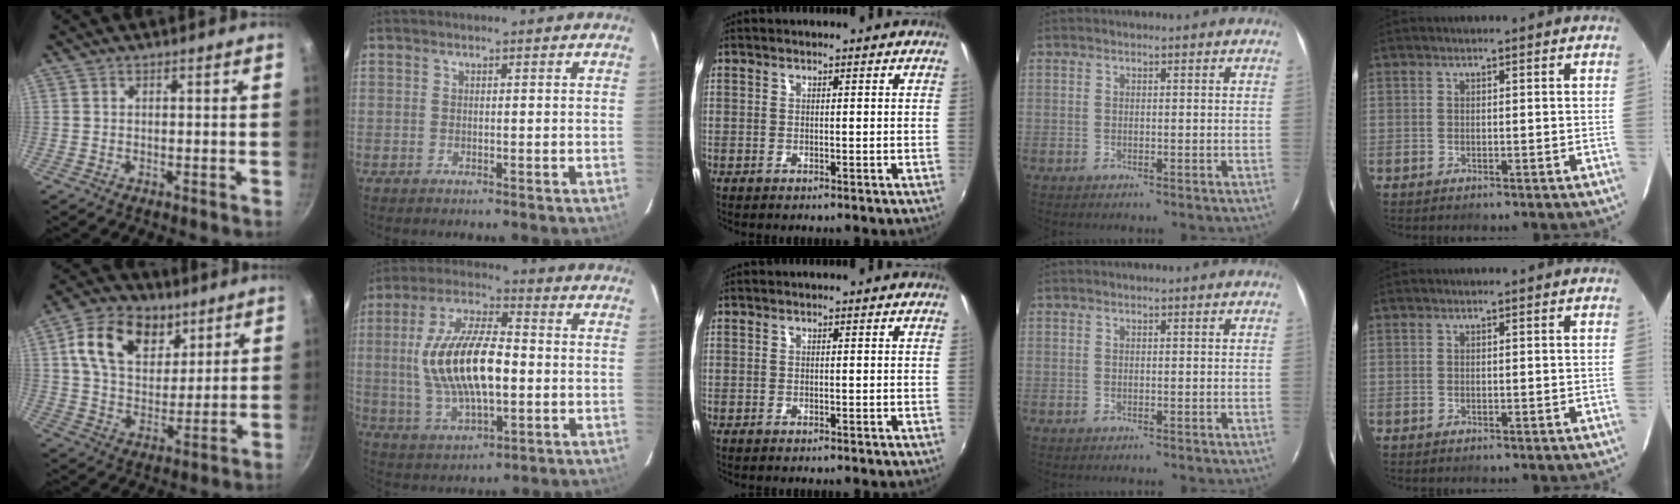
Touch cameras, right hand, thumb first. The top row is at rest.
{"thumb": {"total": 15.7, "force": [7.1, 10.7, 9.0], "torque": [-0.125, -0.021, 0.114]}, "index": {"total": 17.2, "force": [-0.5, 7.2, 15.6], "torque": [-0.308, 0.005, 0.000]}}